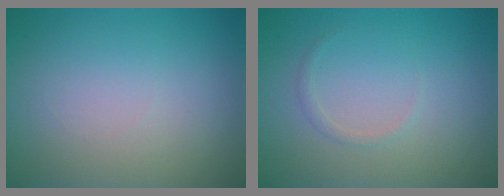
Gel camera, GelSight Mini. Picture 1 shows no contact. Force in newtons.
{"total": 0.7, "press": 0.7, "slide": 0.1}